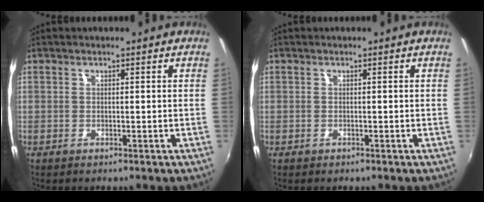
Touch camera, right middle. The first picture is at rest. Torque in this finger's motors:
{"motor_torque": [-0.91, 0.46, -0.10, -0.10]}